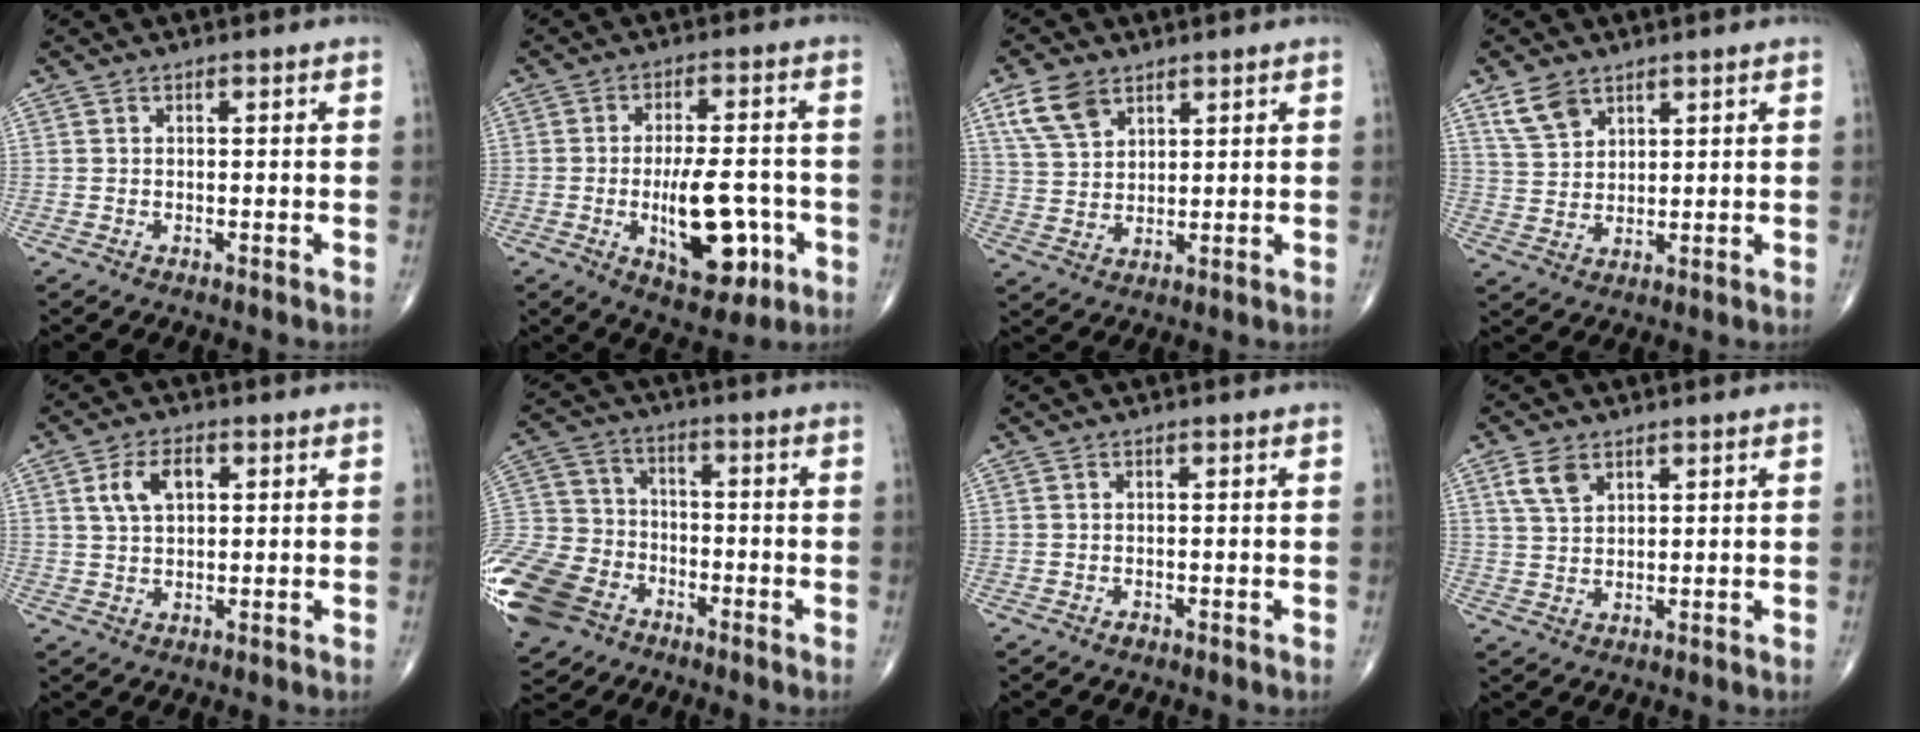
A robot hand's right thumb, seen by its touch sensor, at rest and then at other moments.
{"total": 13.3, "force": [-3.7, 5.9, 11.3], "torque": [-0.149, 0.011, -0.046]}
{"total": 7.5, "force": [4.4, 4.5, 4.1], "torque": [-0.069, -0.015, 0.092]}
{"total": 5.7, "force": [3.8, 3.4, 2.6], "torque": [-0.040, -0.017, 0.082]}
{"total": 6.0, "force": [1.9, 3.5, 4.5], "torque": [-0.081, 0.005, 0.035]}
{"total": 20.4, "force": [-10.2, 14.6, 9.9], "torque": [-0.238, 0.031, -0.186]}
{"total": 0.6, "force": [-0.4, 0.3, 0.2], "torque": [0.002, 0.001, -0.010]}
{"total": 4.6, "force": [2.5, 2.7, 2.8], "torque": [-0.048, -0.006, 0.054]}